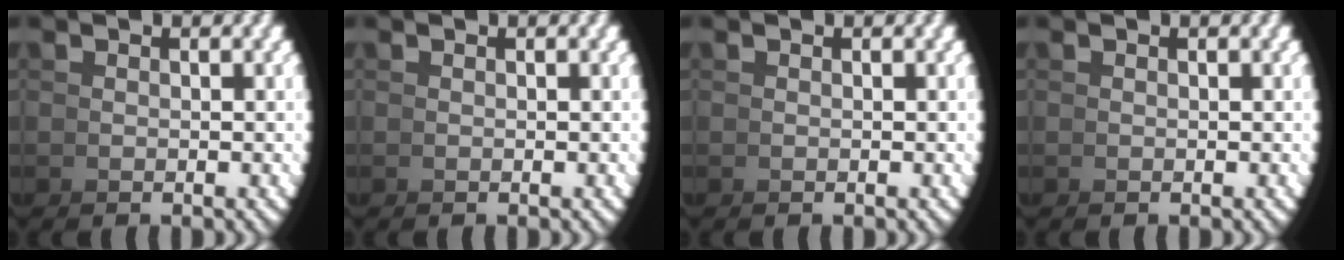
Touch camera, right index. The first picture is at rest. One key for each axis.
{"total": 0.0}
{"total": 0.0}
{"total": 0.0}